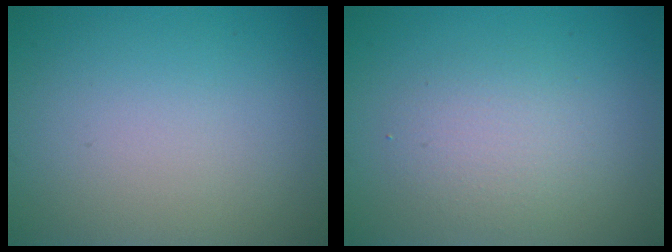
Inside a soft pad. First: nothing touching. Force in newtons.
{"total": 2.6, "press": 2.6, "slide": 0.1}